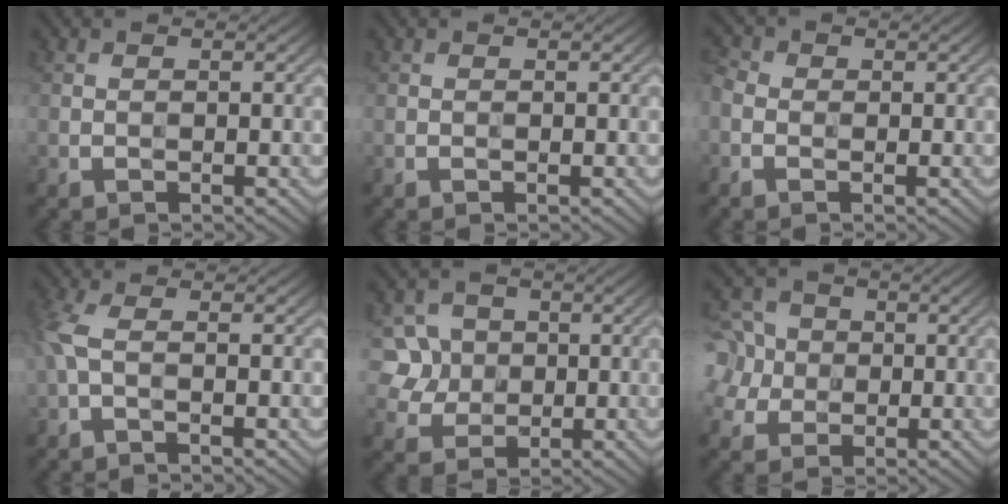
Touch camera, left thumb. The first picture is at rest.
{"total": 0.0}
{"total": 2.5, "force": [-0.8, 1.9, 1.4], "torque": [-0.037, 0.002, -0.028]}
{"total": 2.8, "force": [-0.3, 0.7, 2.7], "torque": [-0.072, 0.005, -0.018]}
{"total": 5.7, "force": [0.9, 5.3, 2.1], "torque": [-0.062, 0.003, 0.011]}
{"total": 6.8, "force": [0.1, 6.1, 3.0], "torque": [-0.087, 0.016, -0.022]}